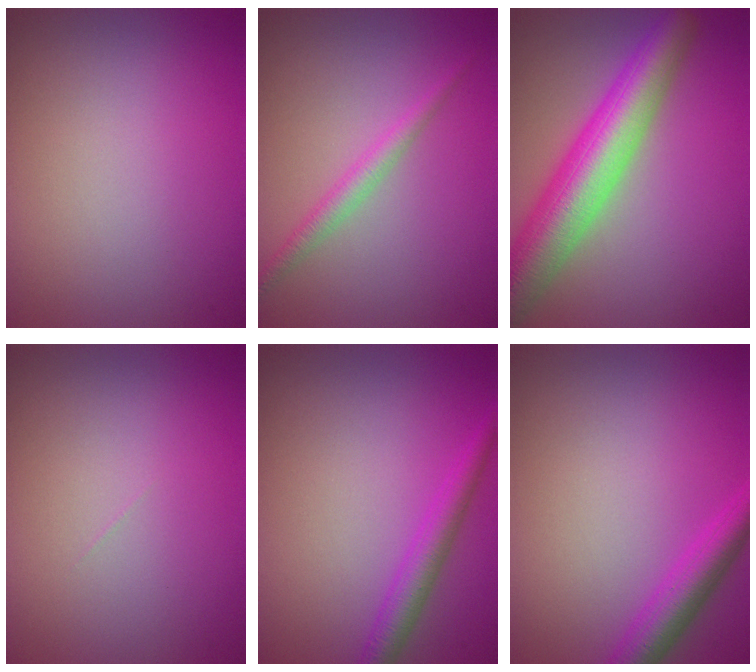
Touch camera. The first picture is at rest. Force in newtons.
{"total": 1.8, "press": 1.8, "slide": 0.0}
{"total": 8.7, "press": 8.7, "slide": 0.2}
{"total": 0.0}
{"total": 2.8, "press": 2.7, "slide": 0.2}
{"total": 3.6, "press": 3.5, "slide": 0.2}